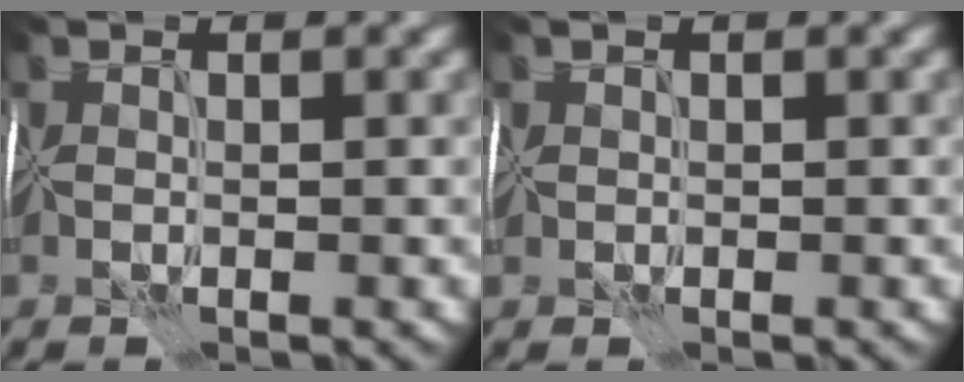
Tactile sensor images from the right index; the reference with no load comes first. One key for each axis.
{"total": 0.5, "fx": -0.1, "fy": 0.5, "fz": -0.1, "tx": -0.001, "ty": 0.002, "tz": 0.000}